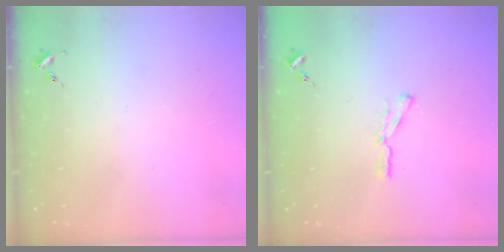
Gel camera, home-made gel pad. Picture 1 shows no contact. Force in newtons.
{"total": 4.7, "press": 4.7, "slide": 0.3}